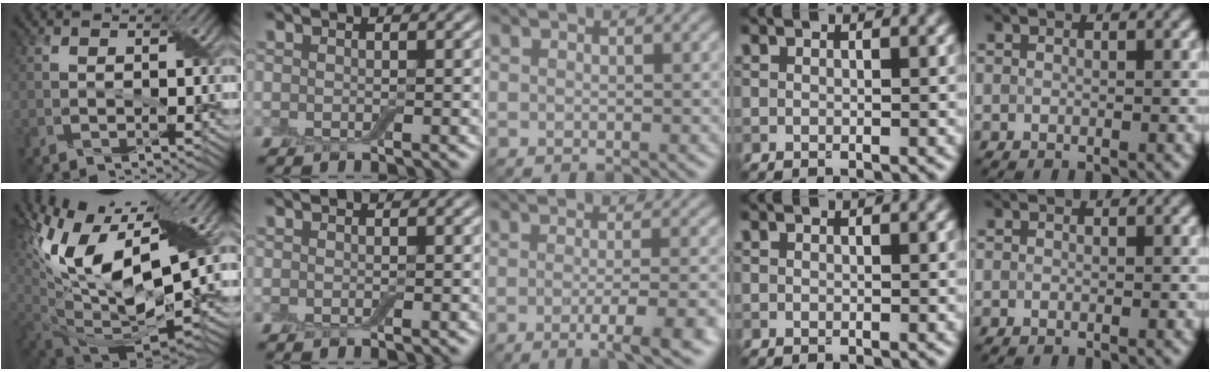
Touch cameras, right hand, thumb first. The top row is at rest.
{"thumb": {"total": 17.2, "force": [6.1, 8.2, 13.9], "torque": [-0.265, 0.001, 0.121]}, "middle": {"total": 6.0, "force": [-2.2, 1.3, 5.4], "torque": [-0.075, -0.004, -0.032]}}